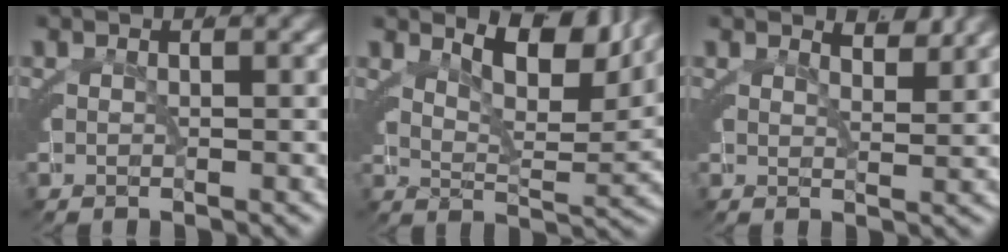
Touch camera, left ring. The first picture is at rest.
{"total": 6.6, "force": [5.3, 0.4, 3.8], "torque": [-0.053, 0.002, 0.087]}
{"total": 1.9, "force": [1.8, -0.3, 0.6], "torque": [-0.001, -0.011, 0.036]}